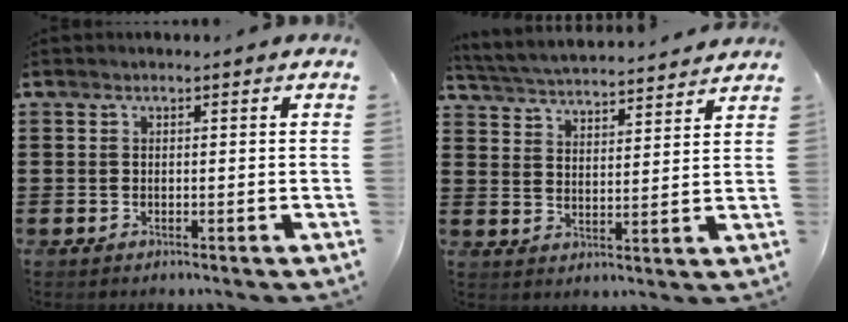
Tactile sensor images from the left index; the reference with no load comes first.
{"total": 4.0, "force": [4.0, -0.3, 0.1], "torque": [-0.023, -0.029, 0.065]}